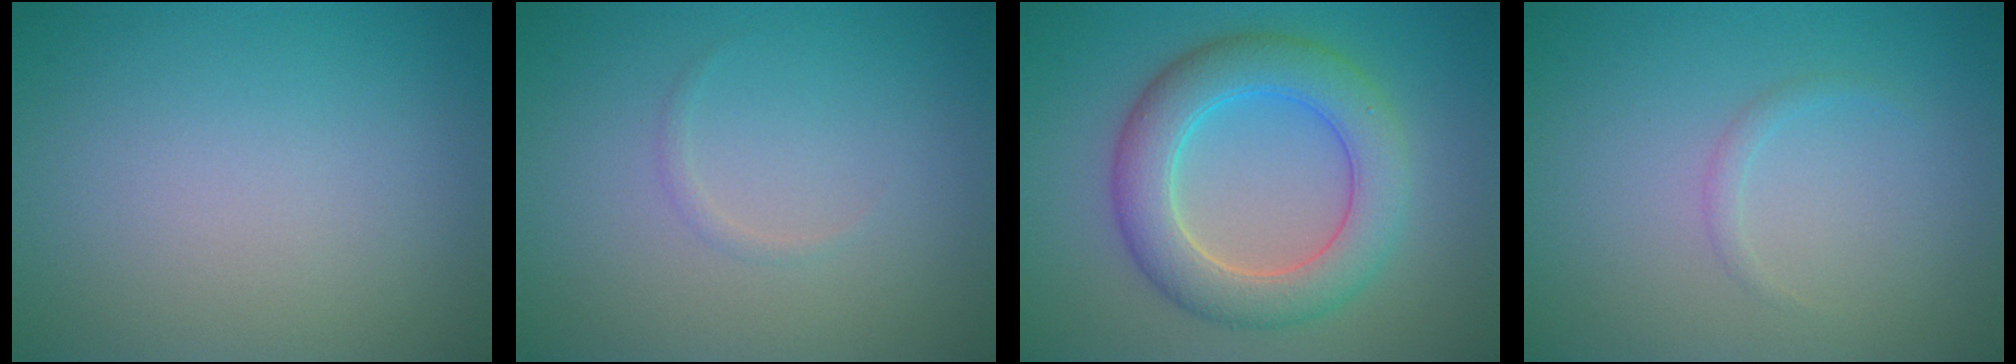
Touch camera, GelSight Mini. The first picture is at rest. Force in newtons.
{"total": 0.6, "press": 0.6, "slide": 0.1}
{"total": 6.5, "press": 6.5, "slide": 0.3}
{"total": 0.8, "press": 0.7, "slide": 0.1}